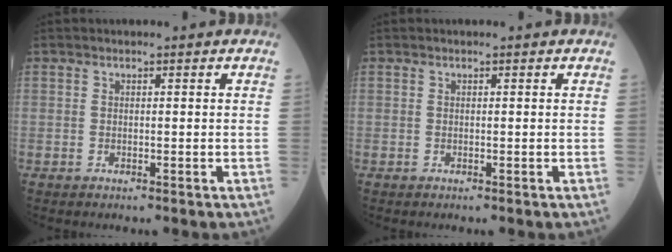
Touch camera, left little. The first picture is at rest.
{"total": 0.0}